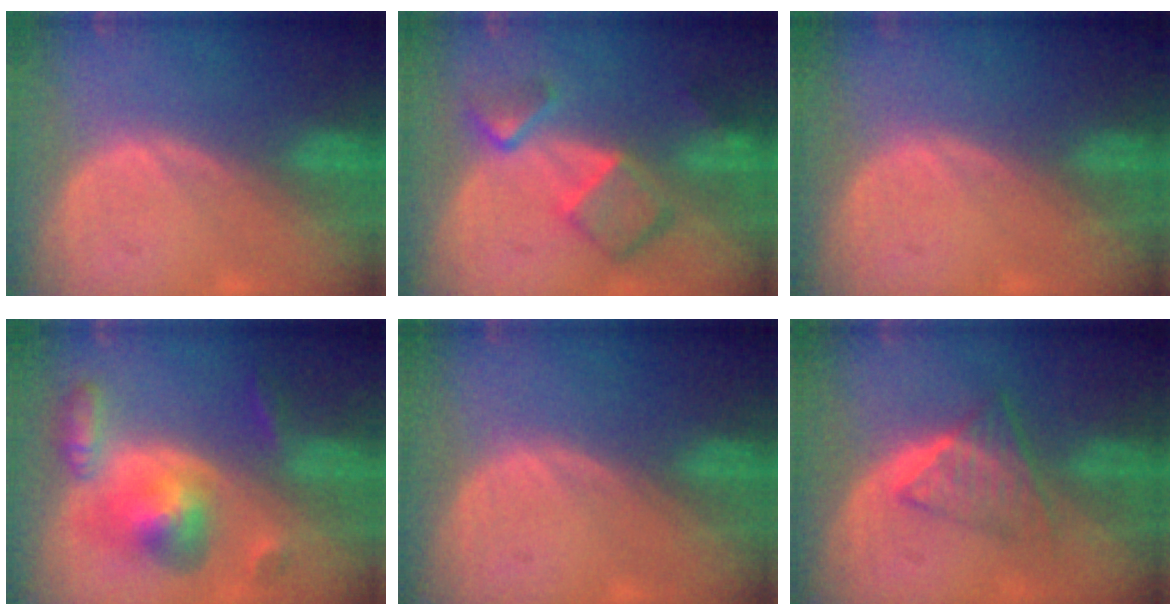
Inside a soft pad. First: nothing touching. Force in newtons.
{"total": 7.7, "press": 6.7, "slide": 3.8}
{"total": 0.0}
{"total": 8.0, "press": 8.0, "slide": 0.7}
{"total": 0.0}
{"total": 5.9, "press": 5.1, "slide": 3.0}